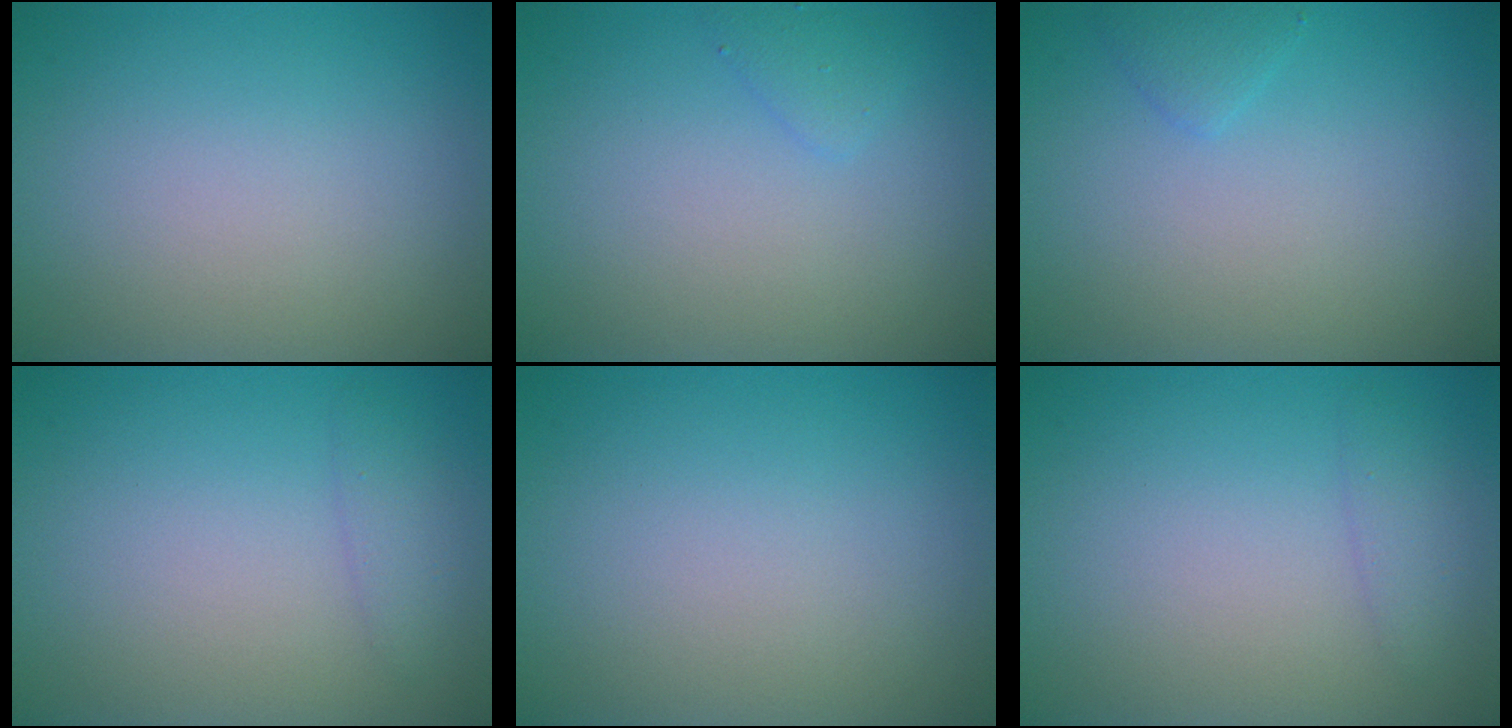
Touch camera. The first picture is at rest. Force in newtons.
{"total": 1.1, "press": 1.1, "slide": 0.0}
{"total": 1.1, "press": 1.1, "slide": 0.1}
{"total": 1.3, "press": 1.3, "slide": 0.0}
{"total": 0.0}
{"total": 1.3, "press": 1.3, "slide": 0.0}